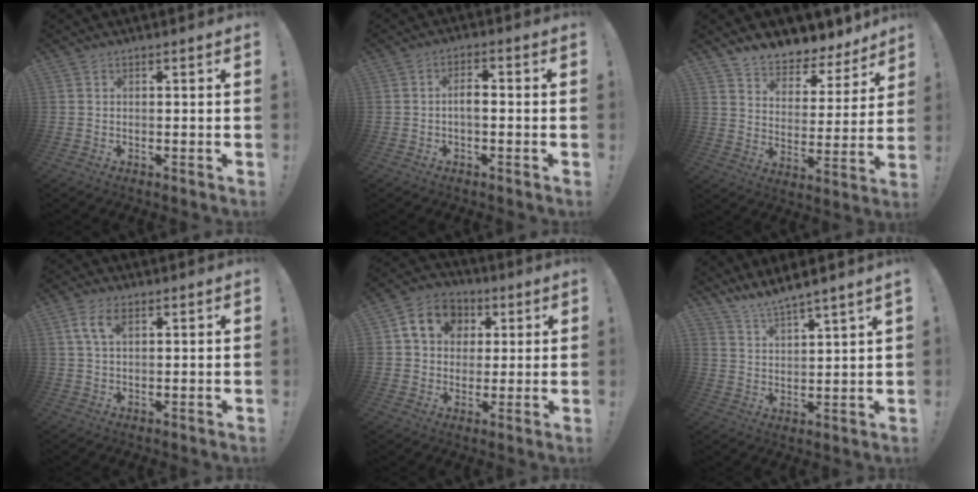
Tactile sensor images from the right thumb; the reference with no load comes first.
{"total": 4.1, "force": [-0.8, 1.6, 3.7], "torque": [-0.071, 0.007, -0.018]}
{"total": 7.9, "force": [7.3, 2.8, 1.3], "torque": [-0.027, -0.072, 0.132]}
{"total": 5.6, "force": [2.3, 2.6, 4.4], "torque": [-0.085, 0.006, 0.043]}
{"total": 12.0, "force": [3.8, 10.2, 5.1], "torque": [-0.076, -0.002, 0.078]}
{"total": 5.8, "force": [5.6, -0.5, 1.6], "torque": [-0.043, -0.041, 0.101]}